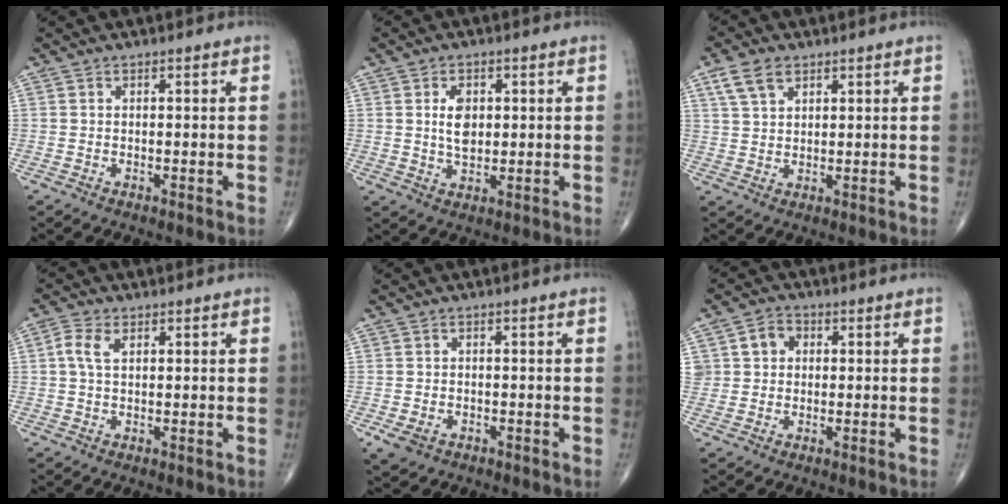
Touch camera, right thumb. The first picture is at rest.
{"total": 5.0, "force": [1.0, 3.1, 3.7], "torque": [-0.056, -0.009, 0.020]}
{"total": 5.4, "force": [2.9, 3.3, 3.1], "torque": [-0.053, -0.005, 0.060]}
{"total": 3.6, "force": [1.1, 2.0, 2.7], "torque": [-0.067, 0.010, 0.019]}
{"total": 3.4, "force": [-1.3, 2.4, 1.9], "torque": [-0.035, 0.000, -0.015]}
{"total": 4.7, "force": [1.1, 4.1, 2.2], "torque": [-0.015, 0.007, 0.015]}